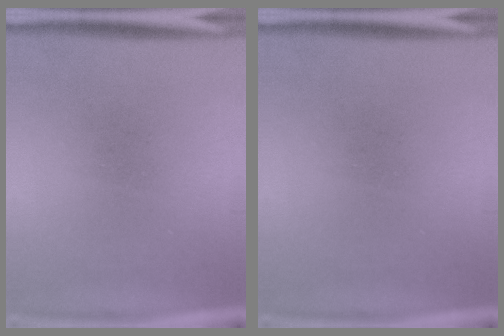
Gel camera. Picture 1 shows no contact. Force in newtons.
{"total": 0.0}